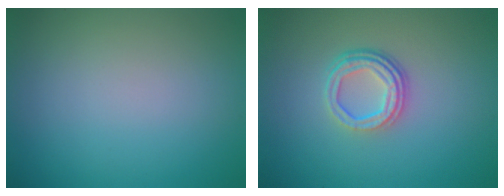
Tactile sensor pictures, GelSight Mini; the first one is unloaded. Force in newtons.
{"total": 3.5, "press": 2.6, "slide": 2.4}